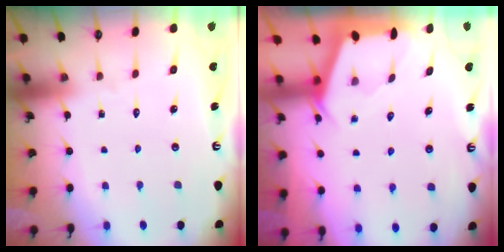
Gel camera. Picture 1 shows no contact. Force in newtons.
{"total": 2.2, "press": 2.2, "slide": 0.3}